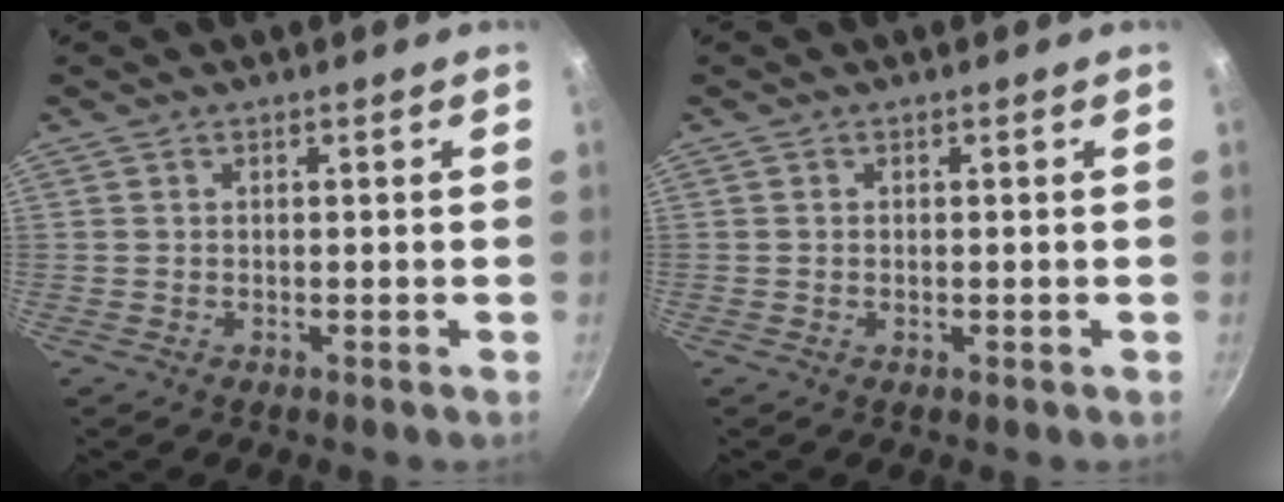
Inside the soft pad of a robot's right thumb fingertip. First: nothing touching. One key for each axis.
{"total": 0.0}